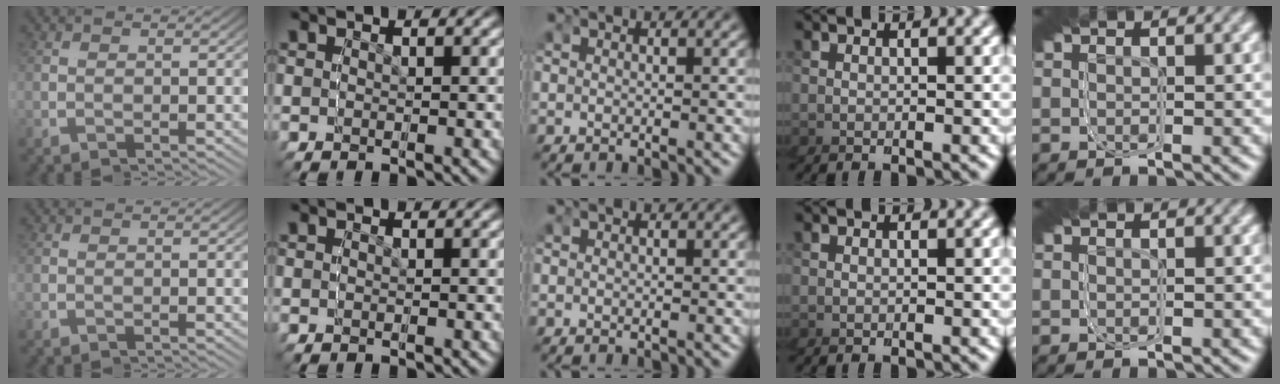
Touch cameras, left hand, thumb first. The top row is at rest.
{}